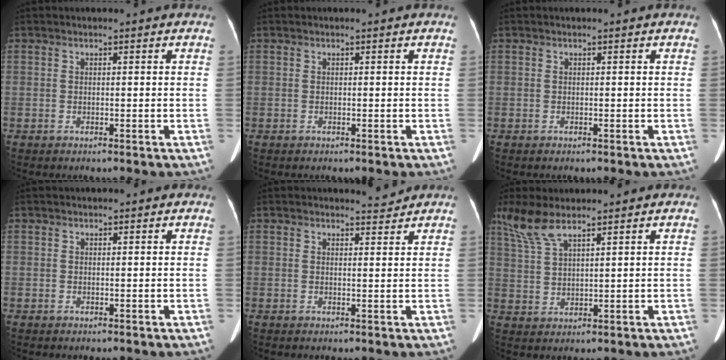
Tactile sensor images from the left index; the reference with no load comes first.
{"total": 0.0}
{"total": 0.0}
{"total": 1.0, "force": [0.8, 0.5, 0.2], "torque": [-0.001, 0.014, 0.010]}
{"total": 1.5, "force": [1.4, -0.4, -0.5], "torque": [0.001, -0.026, 0.022]}
{"total": 5.7, "force": [4.5, 0.7, 3.4], "torque": [-0.083, 0.006, 0.100]}